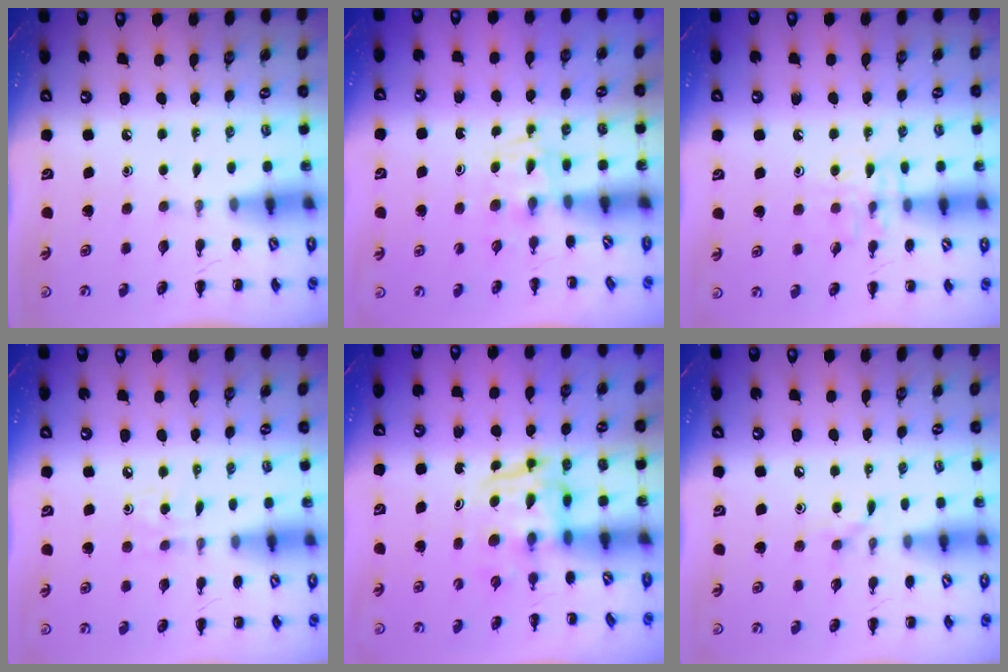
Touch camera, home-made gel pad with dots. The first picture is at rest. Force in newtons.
{"total": 2.5, "press": 2.2, "slide": 1.3}
{"total": 8.4, "press": 8.4, "slide": 0.4}
{"total": 3.3, "press": 3.1, "slide": 1.1}
{"total": 3.6, "press": 3.6, "slide": 0.3}
{"total": 6.5, "press": 6.2, "slide": 2.2}